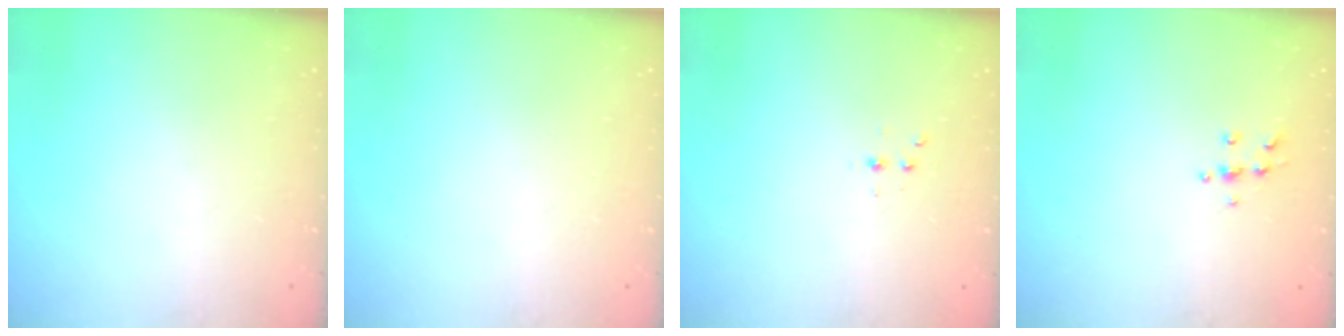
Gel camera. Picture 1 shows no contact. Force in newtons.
{"total": 0.0}
{"total": 2.3, "press": 2.3, "slide": 0.3}
{"total": 5.5, "press": 5.4, "slide": 0.6}